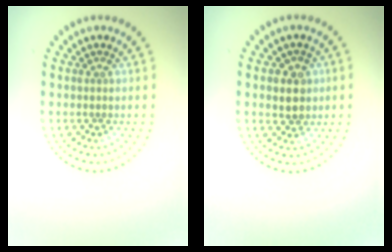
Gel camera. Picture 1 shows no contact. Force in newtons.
{"total": 2.4, "press": 2.3, "slide": 0.6}